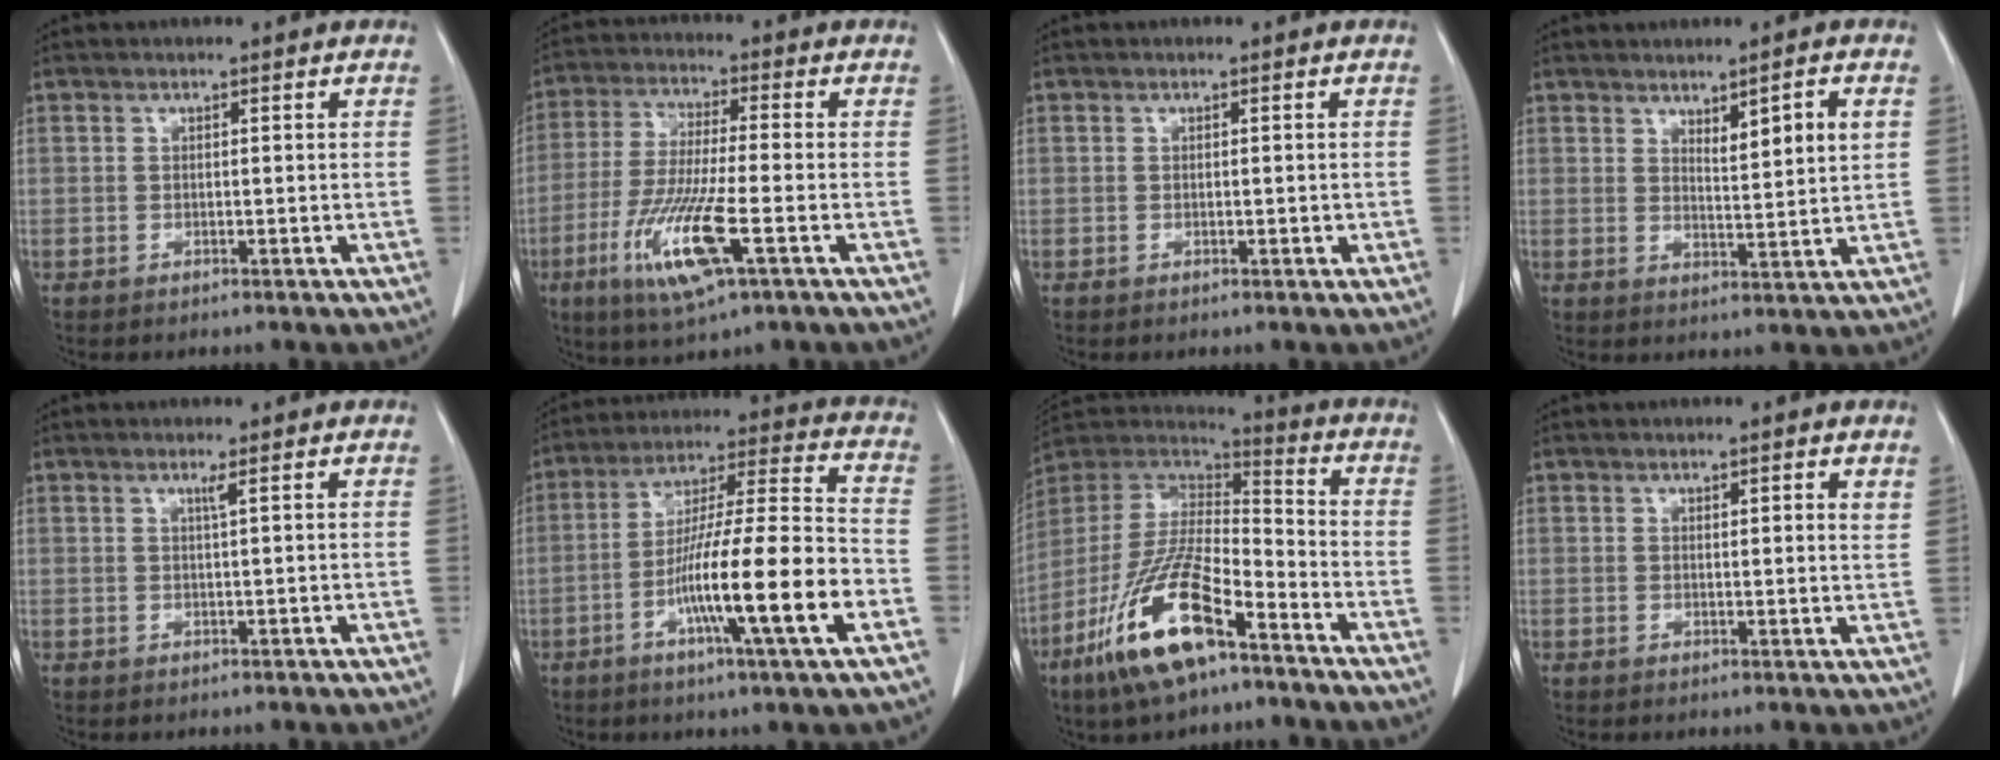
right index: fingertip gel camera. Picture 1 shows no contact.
{"total": 12.6, "force": [-4.9, 1.1, 11.6], "torque": [-0.241, -0.024, -0.087]}
{"total": 0.6, "force": [-0.1, 0.3, 0.5], "torque": [-0.010, 0.000, 0.001]}
{"total": 5.2, "force": [2.3, 0.2, 4.7], "torque": [-0.076, -0.006, 0.042]}
{"total": 1.0, "force": [0.5, -0.4, 0.8], "torque": [-0.023, -0.006, 0.013]}
{"total": 17.4, "force": [-6.2, 0.0, 16.3], "torque": [-0.283, -0.006, -0.105]}
{"total": 17.8, "force": [-10.1, 4.6, 13.9], "torque": [-0.292, -0.018, -0.186]}
{"total": 1.3, "force": [0.7, 0.1, 1.1], "torque": [-0.020, 0.001, 0.009]}